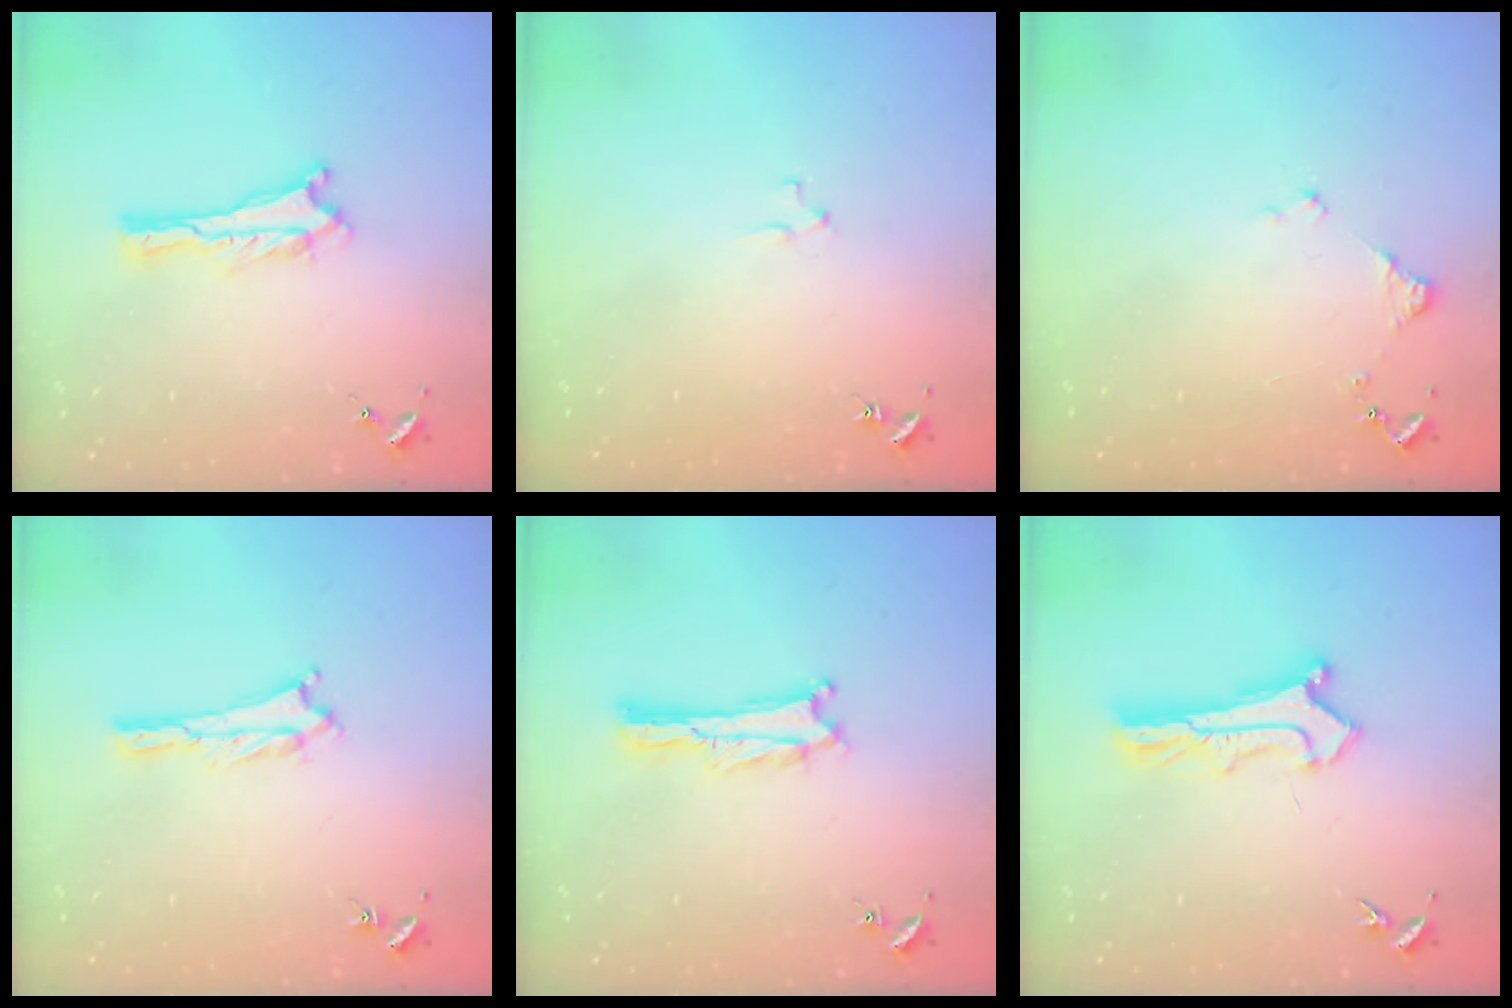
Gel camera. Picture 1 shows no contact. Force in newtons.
{"total": 1.9, "press": 1.9, "slide": 0.2}
{"total": 1.2, "press": 1.2, "slide": 0.2}
{"total": 1.2, "press": 1.1, "slide": 0.2}
{"total": 0.0}
{"total": 2.6, "press": 2.6, "slide": 0.2}